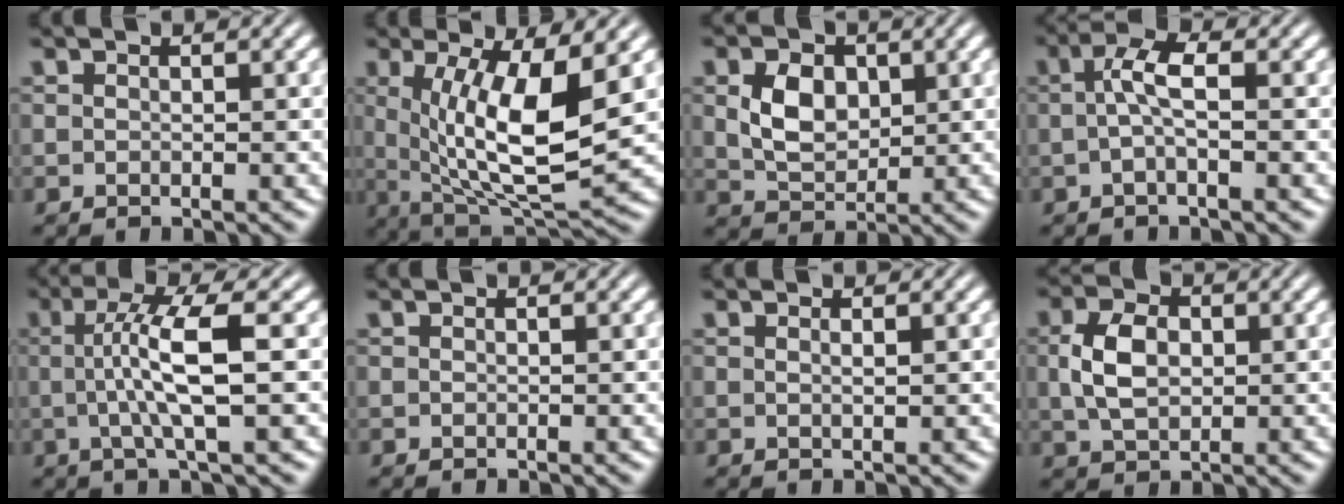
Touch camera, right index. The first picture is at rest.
{"total": 9.8, "force": [0.2, 3.9, 8.9], "torque": [-0.153, -0.037, 0.032]}
{"total": 3.3, "force": [0.7, 1.9, 2.5], "torque": [-0.037, -0.010, 0.022]}
{"total": 2.8, "force": [0.0, -0.1, 2.8], "torque": [-0.047, 0.005, -0.001]}
{"total": 5.2, "force": [0.5, 0.0, 5.1], "torque": [-0.089, 0.006, 0.010]}
{"total": 0.0}
{"total": 1.0, "force": [0.3, -0.8, 0.4], "torque": [-0.003, -0.004, 0.009]}
{"total": 3.2, "force": [0.4, 1.6, 2.7], "torque": [-0.051, -0.003, 0.018]}